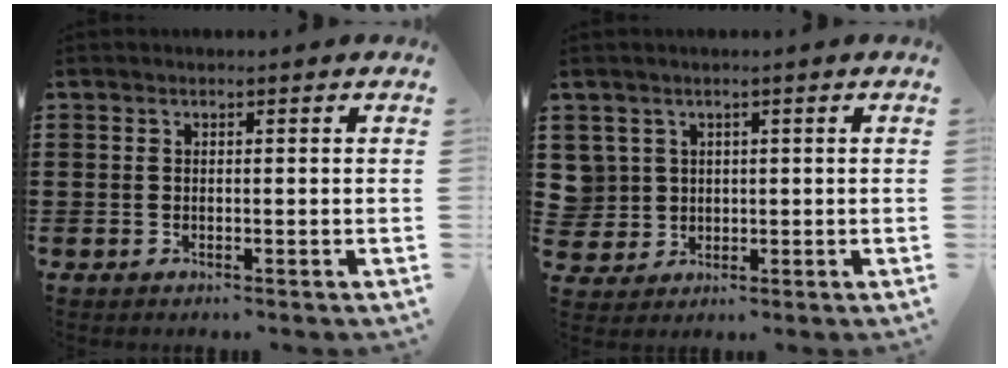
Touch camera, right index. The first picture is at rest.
{"total": 3.1, "force": [0.6, 3.0, 0.1], "torque": [-0.028, 0.007, 0.009]}